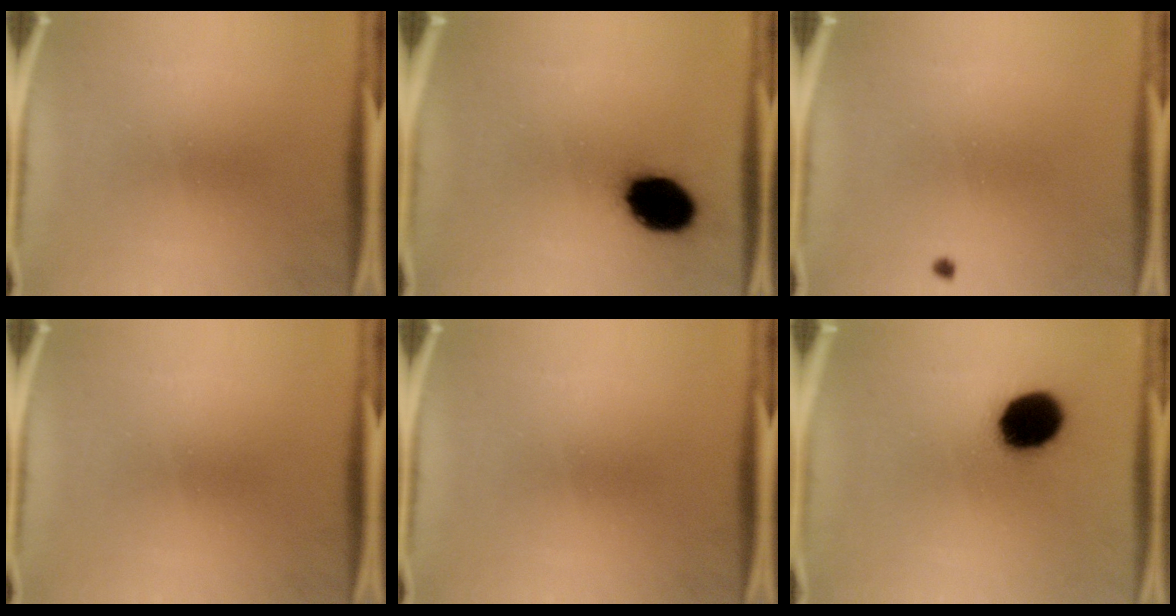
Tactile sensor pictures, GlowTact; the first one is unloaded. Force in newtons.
{"total": 14.2}
{"total": 0.5}
{"total": 0.0}
{"total": 0.0}
{"total": 14.8}